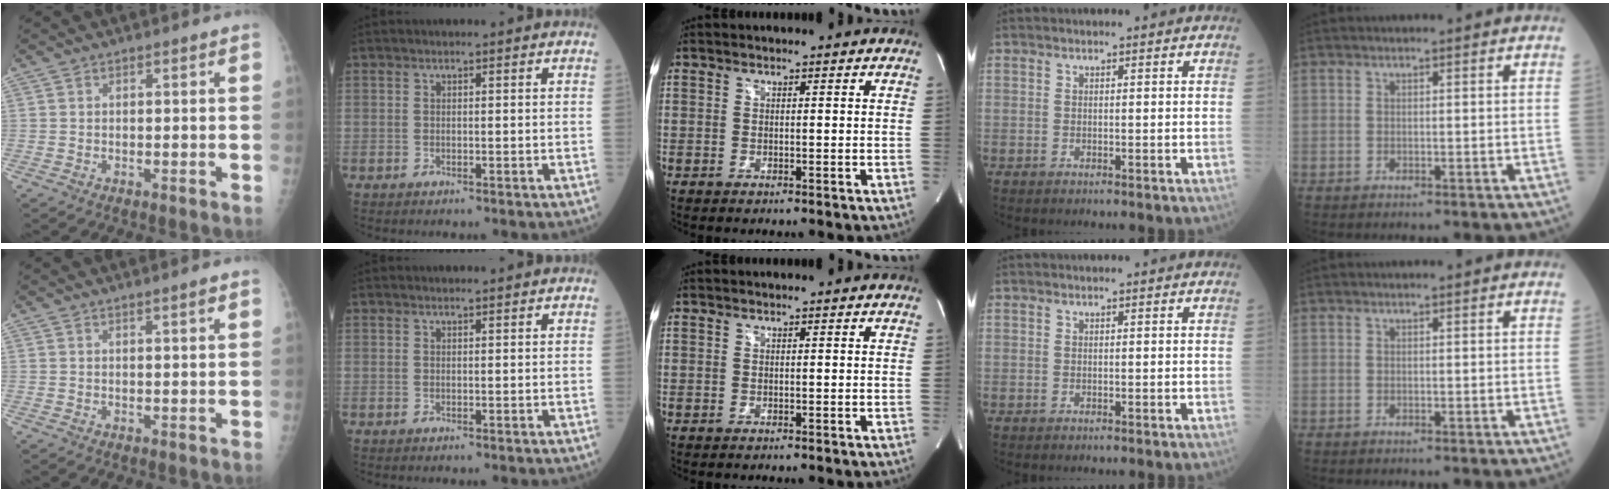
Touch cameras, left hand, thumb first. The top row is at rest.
{"thumb": {"total": 1.3, "force": [0.8, -0.1, 1.1], "torque": [-0.016, -0.004, 0.013]}, "index": {"total": 1.4, "force": [1.4, 0.0, 0.2], "torque": [-0.008, 0.008, 0.023]}}